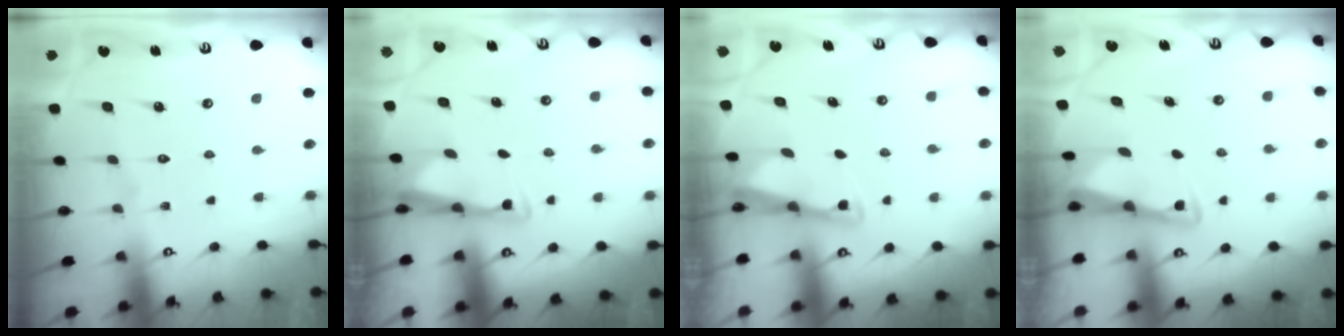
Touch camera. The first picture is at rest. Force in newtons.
{"total": 3.4, "press": 3.2, "slide": 0.9}
{"total": 2.6, "press": 2.6, "slide": 0.1}
{"total": 2.9, "press": 2.9, "slide": 0.4}